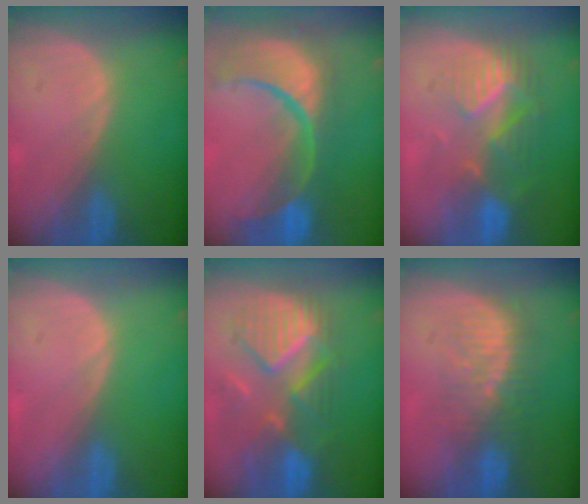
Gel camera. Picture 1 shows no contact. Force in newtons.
{"total": 14.2, "press": 11.3, "slide": 8.7}
{"total": 9.0, "press": 7.8, "slide": 4.4}
{"total": 0.0}
{"total": 10.6, "press": 9.7, "slide": 4.3}
{"total": 8.2, "press": 7.6, "slide": 3.1}